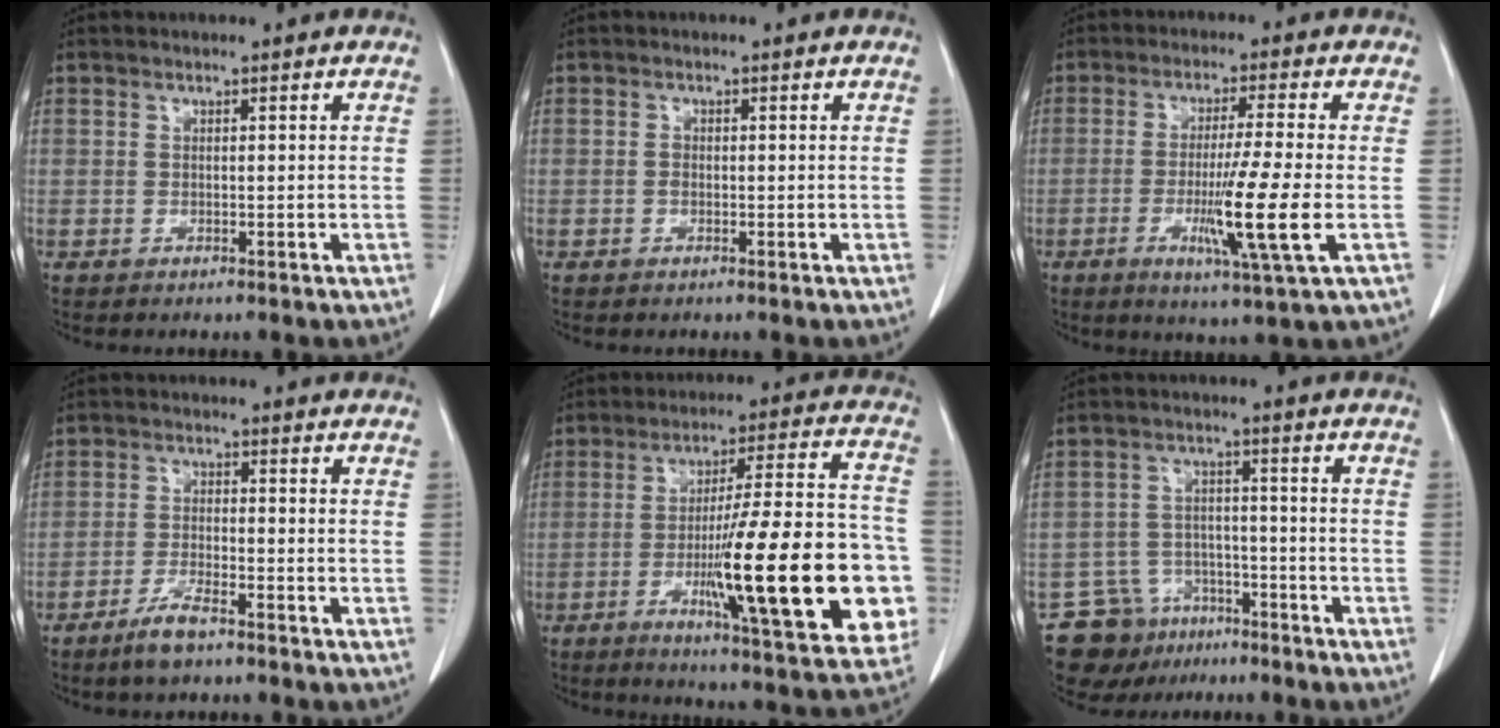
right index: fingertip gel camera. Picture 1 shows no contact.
{"total": 0.7, "force": [-0.2, 0.5, 0.4], "torque": [-0.009, 0.002, -0.005]}
{"total": 10.5, "force": [-2.5, -1.3, 10.1], "torque": [-0.178, -0.030, -0.047]}
{"total": 4.6, "force": [-3.4, 0.7, 3.0], "torque": [-0.063, -0.005, -0.062]}
{"total": 24.8, "force": [-6.1, 3.2, 23.9], "torque": [-0.292, 0.006, -0.082]}
{"total": 8.6, "force": [-6.2, 5.9, 1.0], "torque": [-0.018, 0.023, -0.095]}